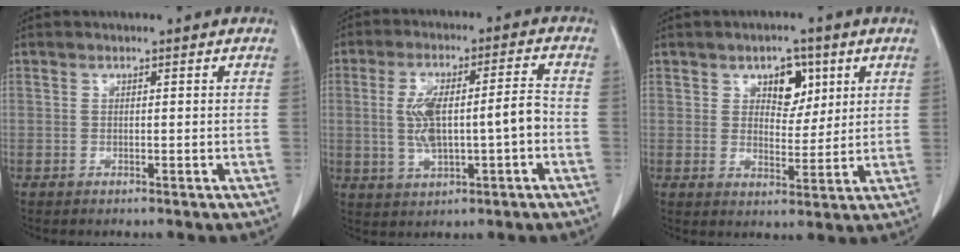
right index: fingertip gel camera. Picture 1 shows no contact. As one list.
[{"total": 9.8, "force": [-0.8, 2.4, 9.5], "torque": [-0.177, 0.024, -0.002]}, {"total": 5.7, "force": [2.7, 3.4, 3.7], "torque": [-0.050, 0.008, 0.043]}]